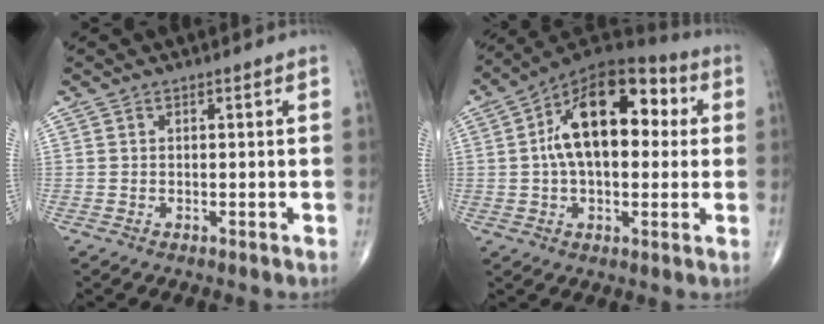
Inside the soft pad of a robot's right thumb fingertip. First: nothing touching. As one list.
[{"total": 18.5, "force": [3.0, 10.3, 15.1], "torque": [-0.217, 0.032, 0.036]}]